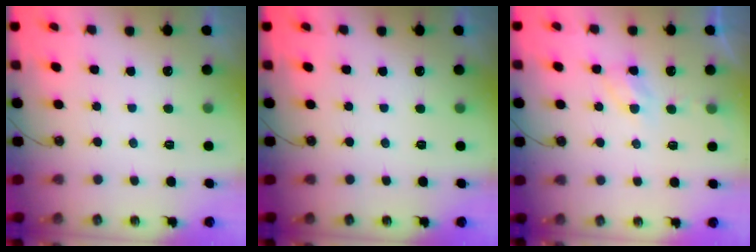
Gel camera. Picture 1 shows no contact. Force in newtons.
{"total": 0.0}
{"total": 4.6, "press": 4.6, "slide": 0.5}